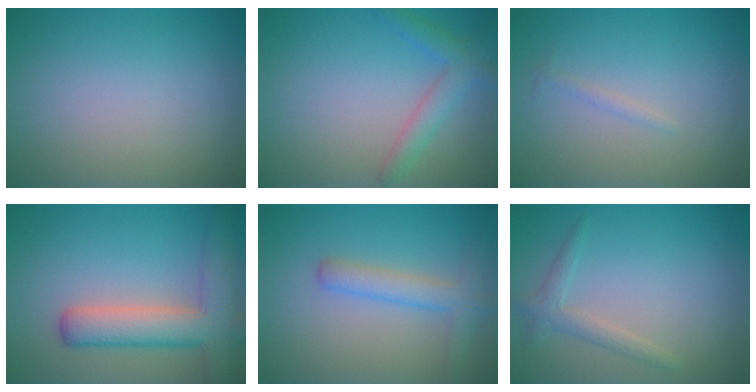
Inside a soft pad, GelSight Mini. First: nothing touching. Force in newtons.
{"total": 2.7, "press": 2.7, "slide": 0.2}
{"total": 0.6, "press": 0.6, "slide": 0.0}
{"total": 6.3, "press": 6.3, "slide": 0.3}
{"total": 2.9, "press": 2.9, "slide": 0.2}
{"total": 1.8, "press": 1.8, "slide": 0.1}